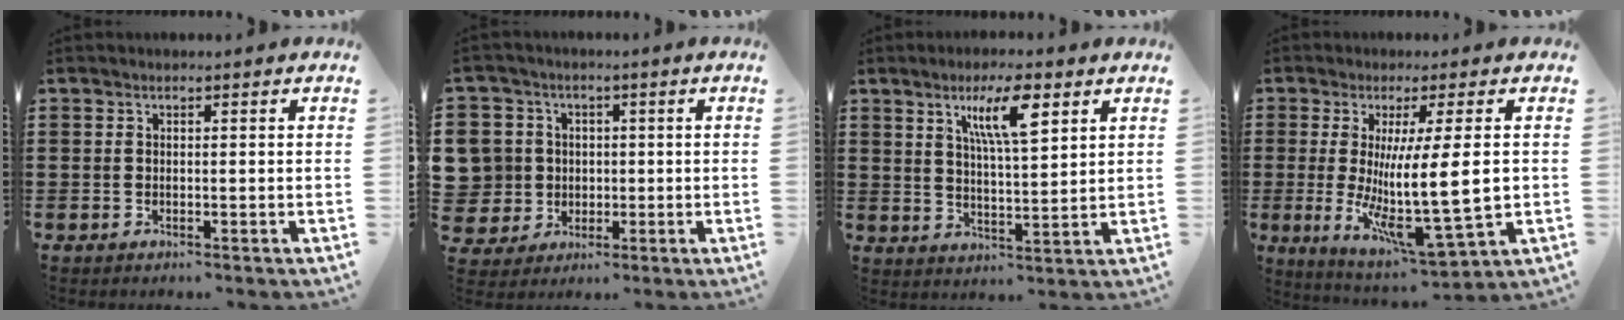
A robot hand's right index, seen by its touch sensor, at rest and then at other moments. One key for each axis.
{"total": 6.8, "fx": 0.3, "fy": 6.7, "fz": 1.1, "tx": -0.073, "ty": 0.010, "tz": 0.004}
{"total": 8.4, "fx": 4.2, "fy": 2.0, "fz": 6.9, "tx": -0.130, "ty": 0.003, "tz": 0.068}
{"total": 14.0, "fx": 1.0, "fy": 2.9, "fz": 13.7, "tx": -0.235, "ty": -0.029, "tz": 0.015}